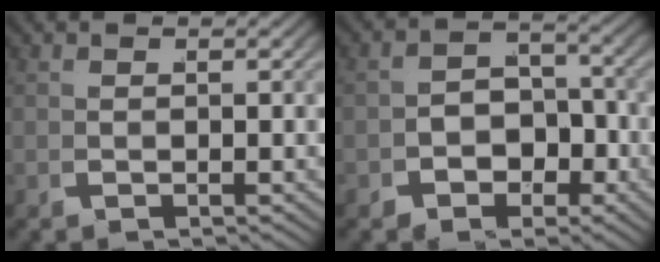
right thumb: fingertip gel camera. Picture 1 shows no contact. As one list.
[{"total": 4.7, "force": [-1.7, 3.9, 2.1], "torque": [-0.035, -0.013, -0.025]}]